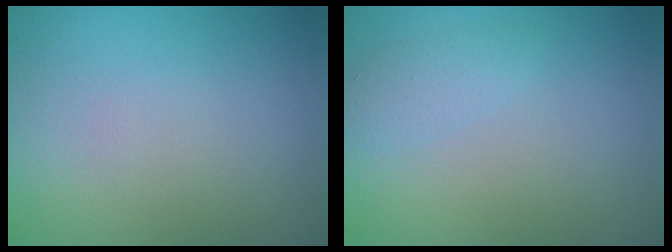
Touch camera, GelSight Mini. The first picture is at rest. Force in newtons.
{"total": 1.3, "press": 1.3, "slide": 0.0}